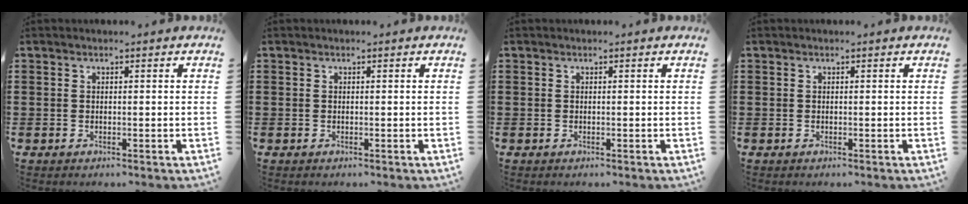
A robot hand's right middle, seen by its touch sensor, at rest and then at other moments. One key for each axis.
{"total": 0.0}
{"total": 0.0}
{"total": 0.0}